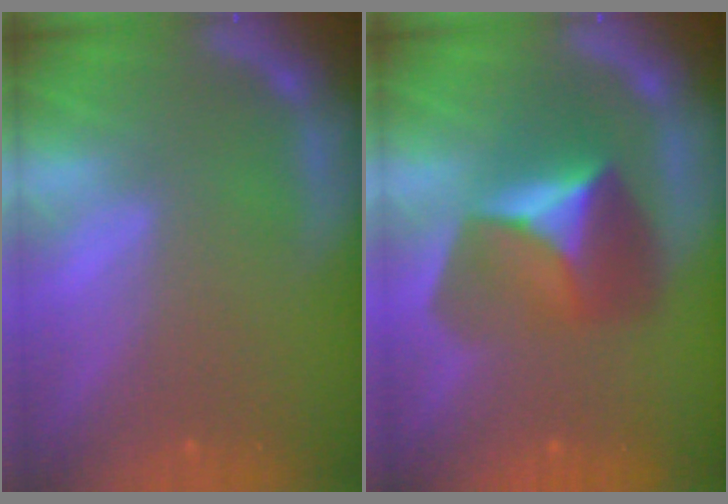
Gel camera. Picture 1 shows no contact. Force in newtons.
{"total": 6.9}